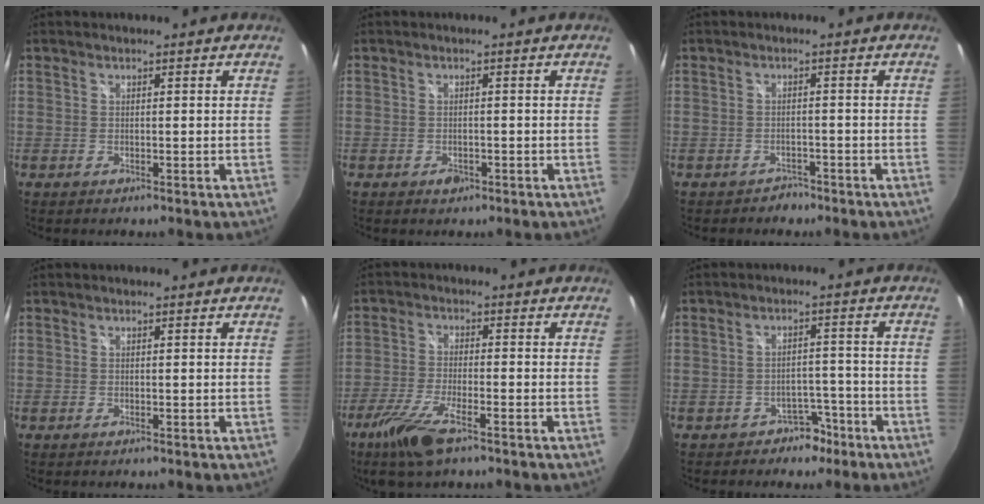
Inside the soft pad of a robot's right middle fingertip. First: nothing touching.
{"total": 1.6, "force": [-0.9, 1.1, 0.7], "torque": [-0.011, -0.002, -0.013]}
{"total": 2.5, "force": [-2.0, 1.5, 0.2], "torque": [-0.008, 0.000, -0.029]}
{"total": 0.0}
{"total": 9.3, "force": [-6.1, 1.9, 6.7], "torque": [-0.158, -0.024, -0.118]}
{"total": 4.6, "force": [-3.3, 3.0, 1.1], "torque": [-0.020, 0.017, -0.043]}